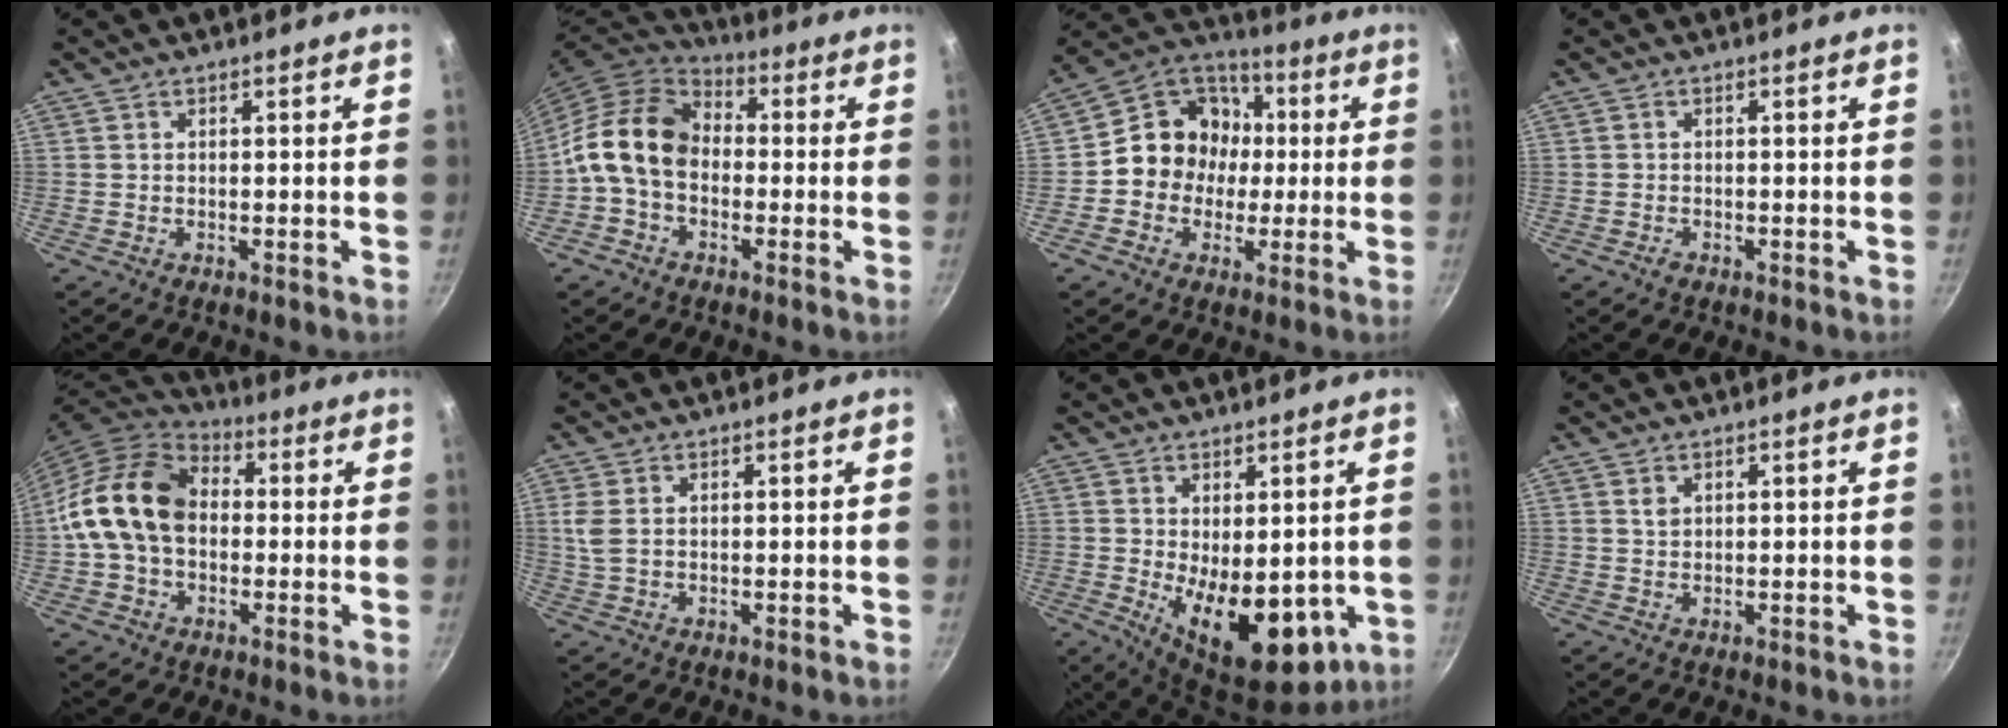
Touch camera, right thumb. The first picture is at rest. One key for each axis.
{"total": 13.2, "fx": -1.0, "fy": 9.8, "fz": 8.7, "tx": -0.131, "ty": 0.035, "tz": -0.039}
{"total": 14.0, "fx": -0.1, "fy": 12.6, "fz": 6.1, "tx": -0.053, "ty": 0.030, "tz": -0.023}
{"total": 1.0, "fx": -0.7, "fy": 0.6, "fz": 0.4, "tx": -0.009, "ty": 0.003, "tz": -0.013}
{"total": 16.5, "fx": 0.1, "fy": 12.1, "fz": 11.2, "tx": -0.185, "ty": 0.034, "tz": -0.012}
{"total": 3.4, "fx": 0.8, "fy": 2.0, "fz": 2.7, "tx": -0.059, "ty": 0.002, "tz": 0.020}
{"total": 14.3, "fx": -1.7, "fy": 7.8, "fz": 11.9, "tx": -0.149, "ty": -0.031, "tz": -0.007}
{"total": 1.5, "fx": 0.7, "fy": 1.0, "fz": 0.8, "tx": -0.012, "ty": 0.000, "tz": 0.014}